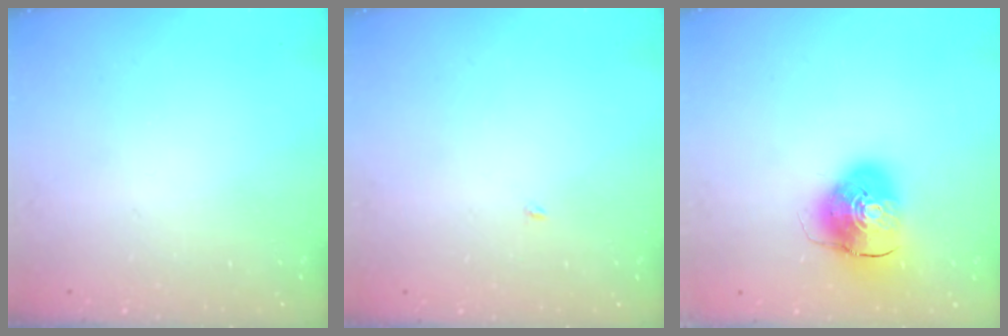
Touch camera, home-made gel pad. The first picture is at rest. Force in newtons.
{"total": 1.9, "press": 1.9, "slide": 0.2}
{"total": 10.4, "press": 10.2, "slide": 1.7}